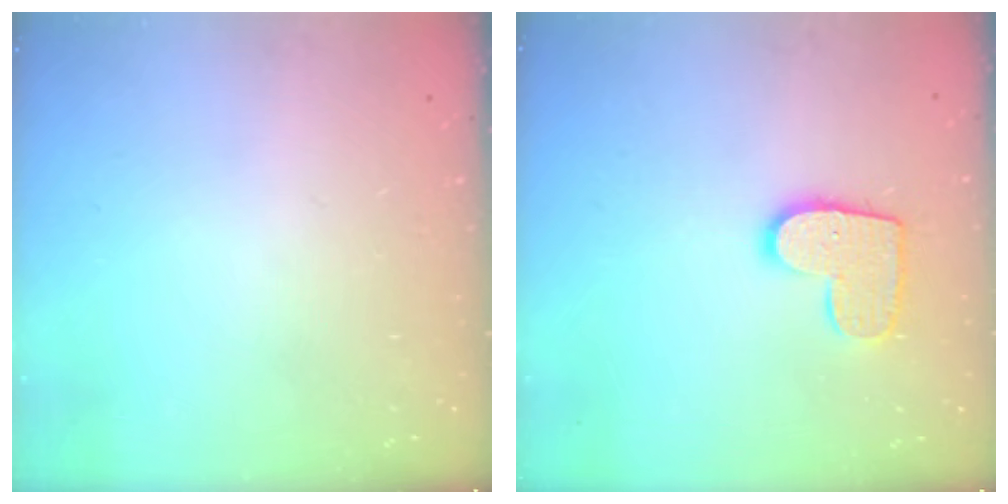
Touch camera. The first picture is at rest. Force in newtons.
{"total": 10.8, "press": 10.8, "slide": 0.5}